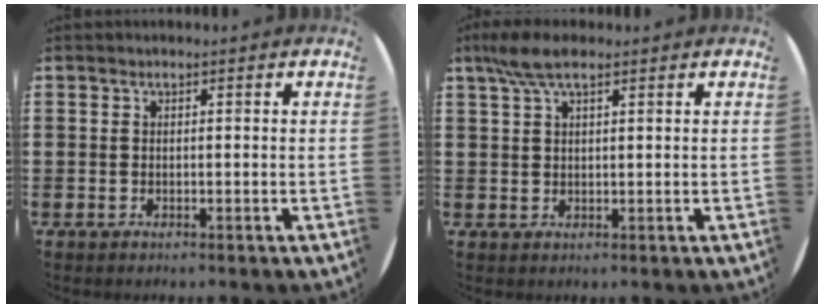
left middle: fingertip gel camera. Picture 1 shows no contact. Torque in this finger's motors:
{"motor_torque": [0.97, -0.89, 0.14, 0.14]}